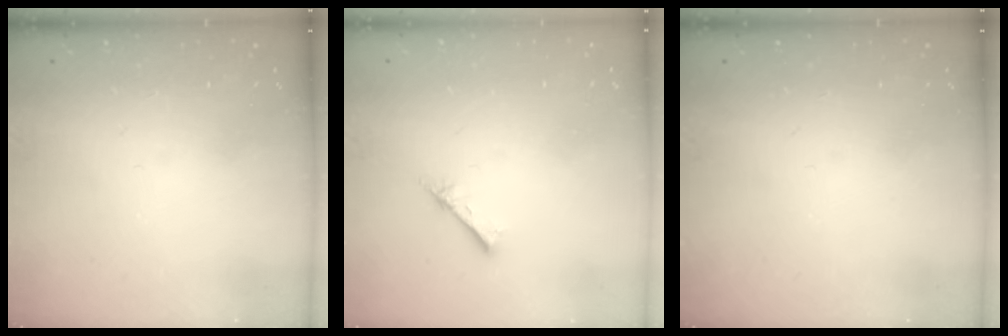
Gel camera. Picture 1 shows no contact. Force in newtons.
{"total": 2.7, "press": 2.6, "slide": 0.3}
{"total": 0.0}